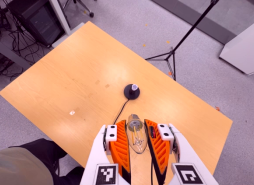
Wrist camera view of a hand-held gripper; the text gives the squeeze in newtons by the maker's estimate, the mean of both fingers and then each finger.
{"total": 20.1, "left": 22.5, "right": 17.7}